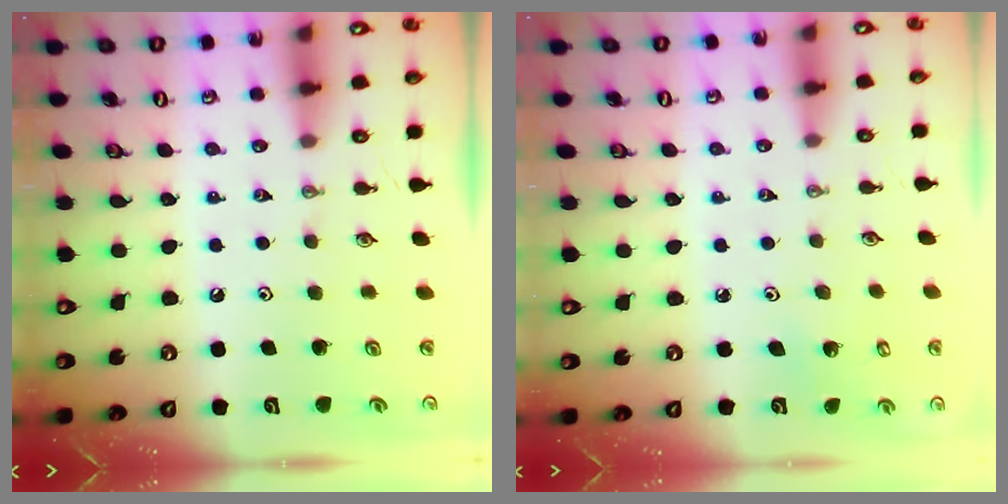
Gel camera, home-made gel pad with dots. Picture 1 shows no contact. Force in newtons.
{"total": 2.3, "press": 2.3, "slide": 0.1}